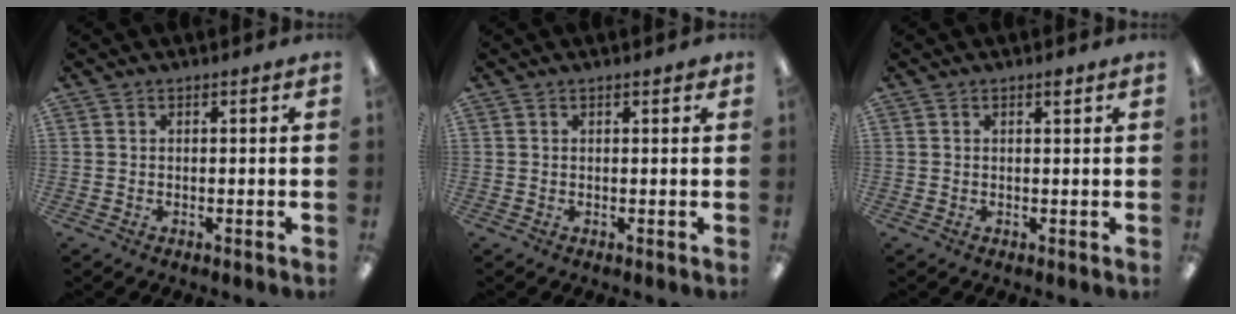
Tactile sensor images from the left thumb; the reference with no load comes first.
{"total": 1.2, "force": [0.9, 0.3, 0.8], "torque": [-0.009, -0.001, 0.013]}
{"total": 1.2, "force": [0.8, 0.2, 0.8], "torque": [-0.009, -0.002, 0.012]}